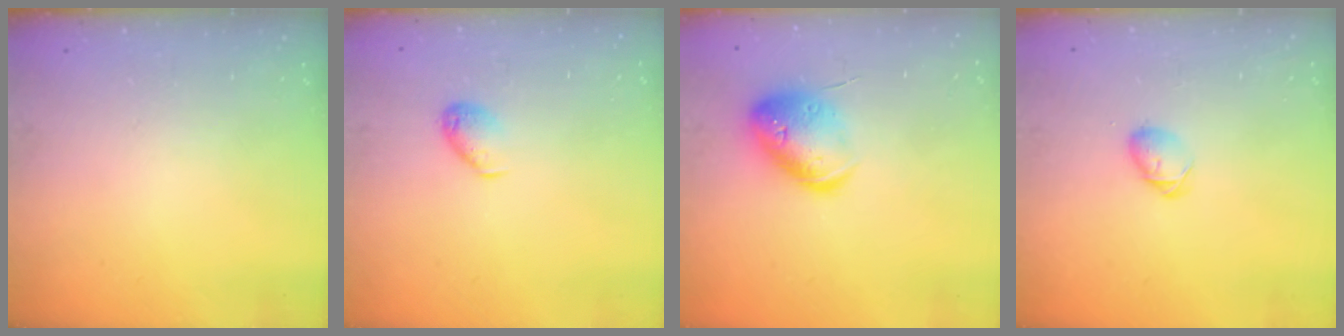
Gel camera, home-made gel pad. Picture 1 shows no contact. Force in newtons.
{"total": 5.8, "press": 5.7, "slide": 0.6}
{"total": 14.8, "press": 14.7, "slide": 2.0}
{"total": 4.5, "press": 4.4, "slide": 0.8}